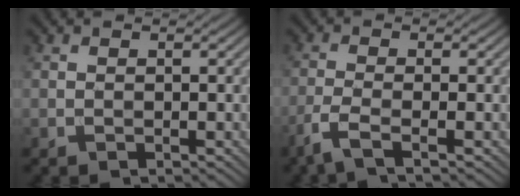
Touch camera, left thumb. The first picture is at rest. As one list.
[{"total": 3.8, "force": [-2.2, 0.6, 3.0], "torque": [-0.061, -0.001, -0.064]}]